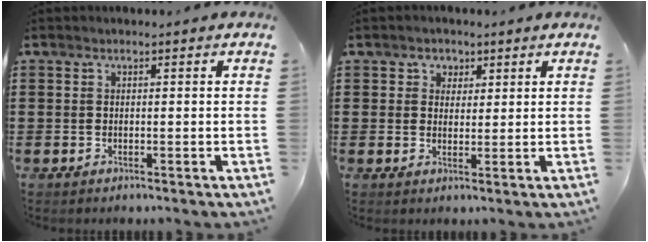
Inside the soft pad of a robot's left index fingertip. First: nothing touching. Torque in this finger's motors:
{"motor_torque": [-0.40, 1.23, 0.04, -0.01]}